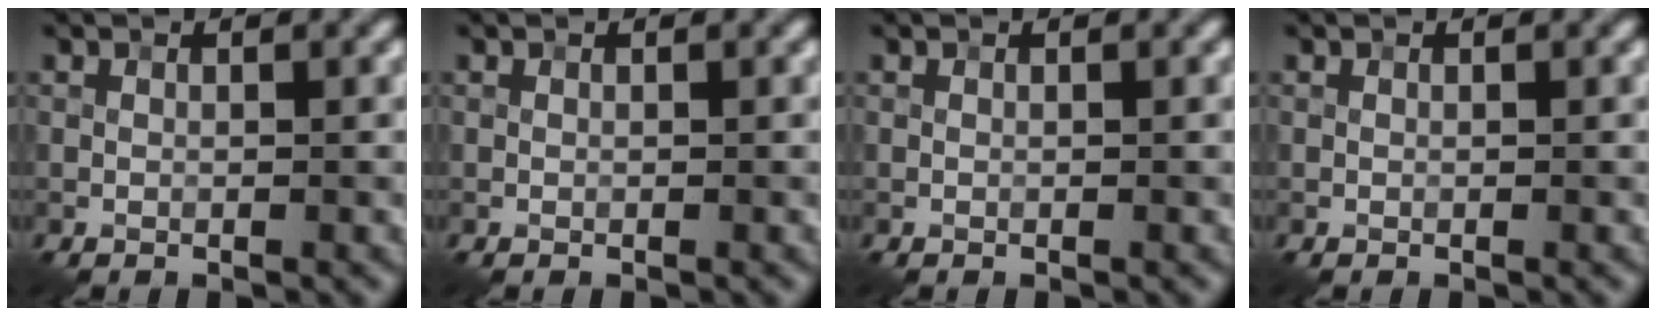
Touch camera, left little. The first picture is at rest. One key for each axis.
{"total": 0.0}
{"total": 0.0}
{"total": 0.0}